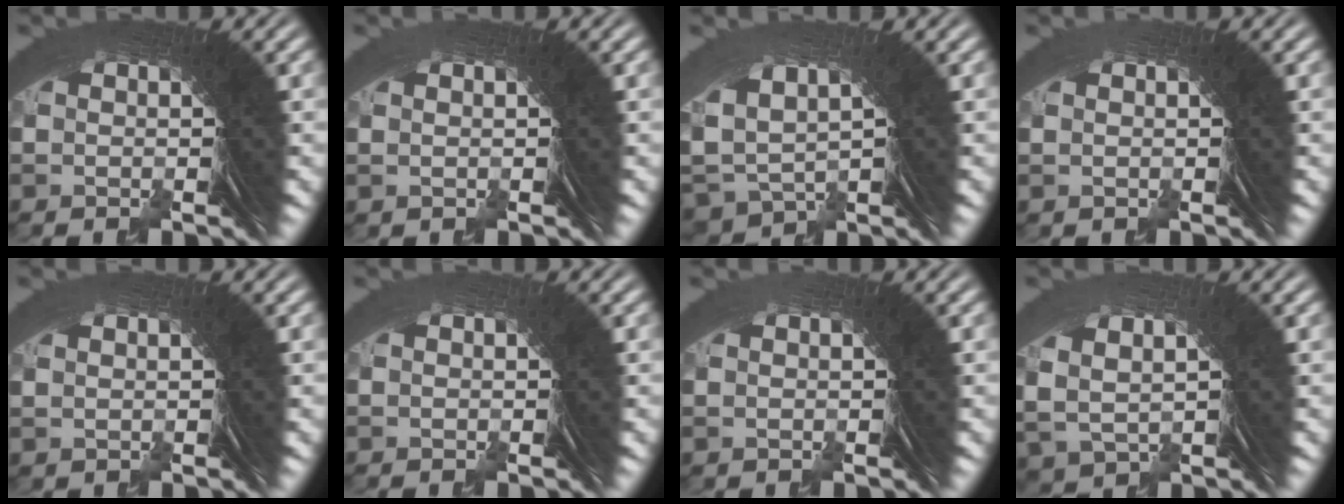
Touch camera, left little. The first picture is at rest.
{"total": 0.0}
{"total": 6.0, "force": [0.2, 5.2, 2.9], "torque": [-0.097, -0.019, 0.021]}
{"total": 0.0}
{"total": 0.5, "force": [0.4, -0.1, -0.2], "torque": [0.014, 0.002, 0.013]}
{"total": 0.8, "force": [-0.2, -0.4, -0.7], "torque": [0.014, 0.004, -0.002]}
{"total": 0.0}
{"total": 3.4, "force": [0.9, 2.9, 1.7], "torque": [-0.044, -0.006, 0.027]}